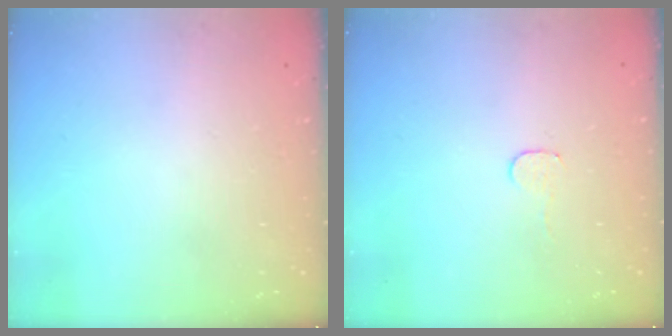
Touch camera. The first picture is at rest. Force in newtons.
{"total": 3.2, "press": 3.1, "slide": 0.3}